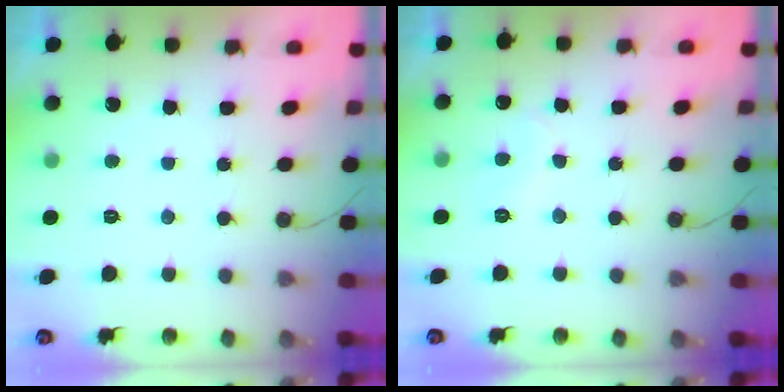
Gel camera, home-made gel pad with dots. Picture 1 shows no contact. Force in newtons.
{"total": 7.3, "press": 7.3, "slide": 0.3}